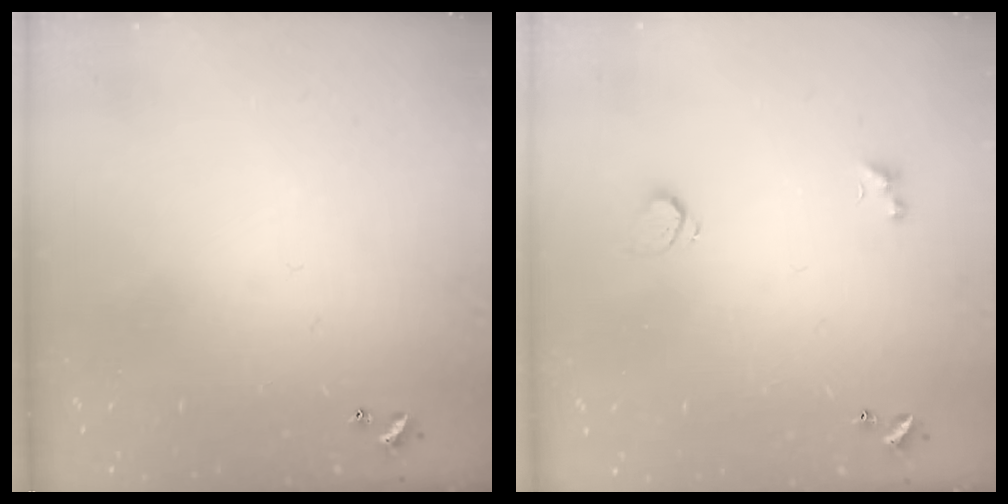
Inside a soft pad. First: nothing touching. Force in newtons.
{"total": 2.1, "press": 1.8, "slide": 1.2}